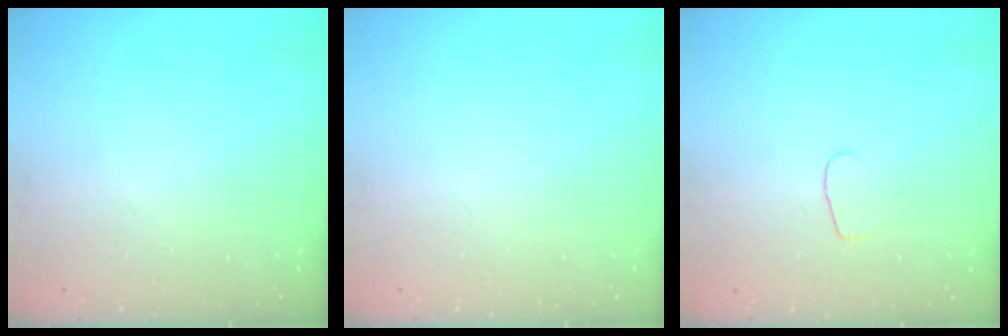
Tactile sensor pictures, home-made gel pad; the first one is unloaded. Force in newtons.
{"total": 0.0}
{"total": 3.8, "press": 3.7, "slide": 0.4}